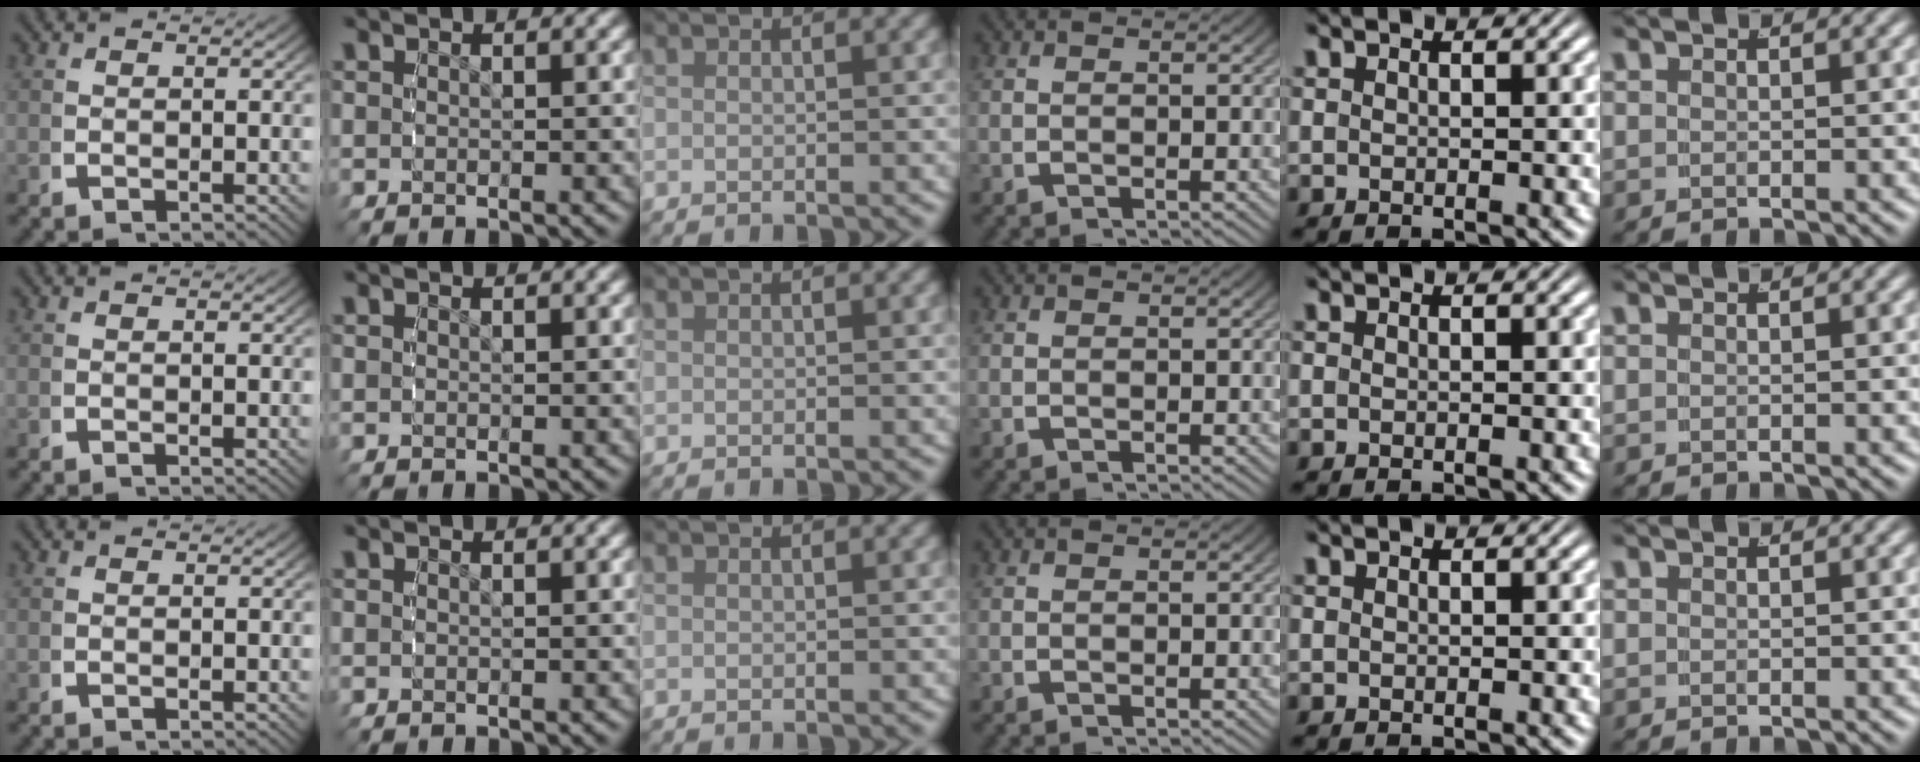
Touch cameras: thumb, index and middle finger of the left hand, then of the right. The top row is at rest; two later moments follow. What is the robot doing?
{"motion": "reach", "object": "pen bag"}